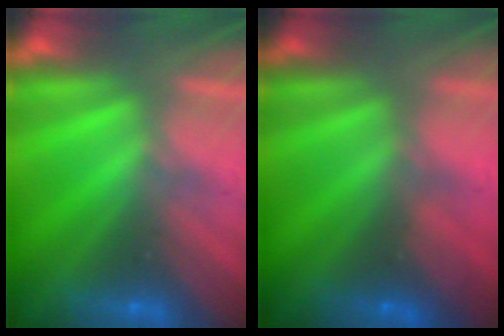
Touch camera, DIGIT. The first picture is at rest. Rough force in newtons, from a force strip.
{"total": 3.5}